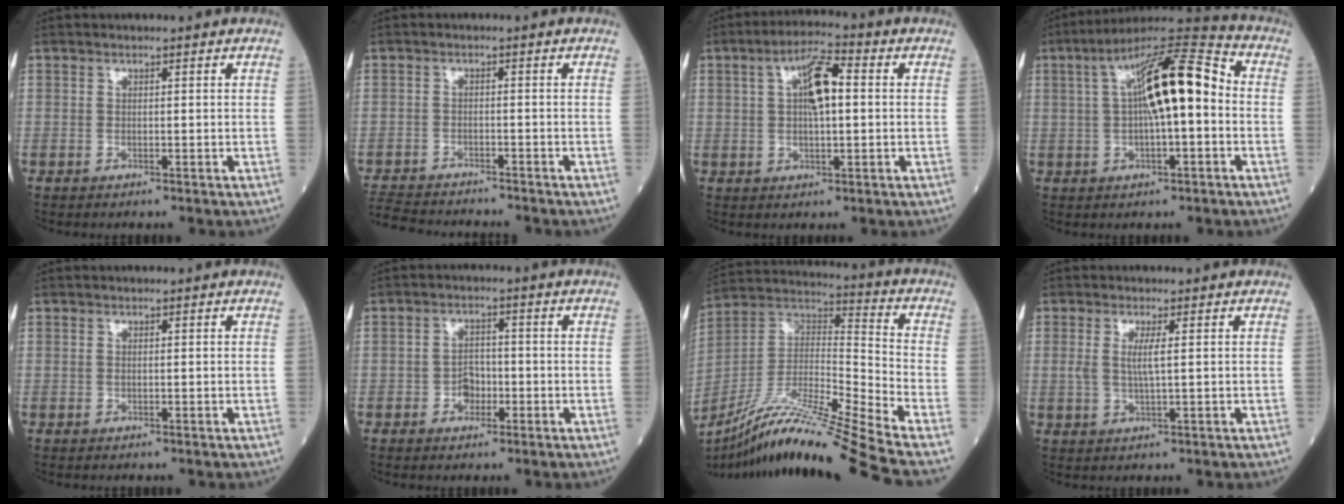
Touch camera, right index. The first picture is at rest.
{"total": 9.6, "force": [-9.1, 1.6, 2.7], "torque": [-0.054, -0.007, -0.144]}
{"total": 7.2, "force": [1.2, 1.8, 6.9], "torque": [-0.125, 0.017, 0.018]}
{"total": 14.0, "force": [1.2, 2.7, 13.7], "torque": [-0.234, 0.039, 0.013]}
{"total": 0.0}
{"total": 3.0, "force": [-1.2, 2.1, 1.8], "torque": [-0.025, 0.007, -0.022]}
{"total": 22.9, "force": [-19.1, -2.9, 12.3], "torque": [-0.237, -0.020, -0.347]}
{"total": 2.9, "force": [0.5, 0.1, 2.8], "torque": [-0.064, -0.002, 0.010]}